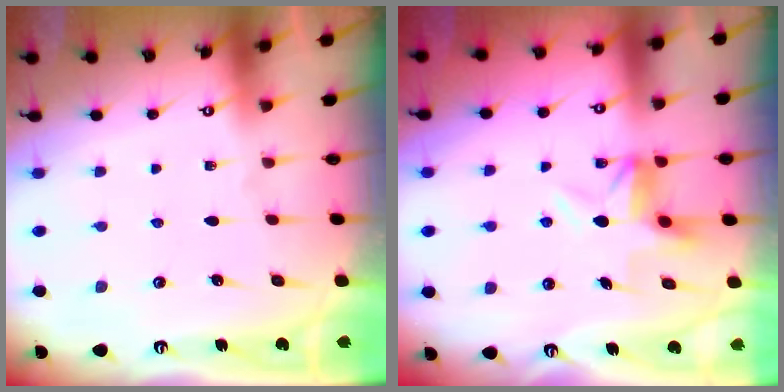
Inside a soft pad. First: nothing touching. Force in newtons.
{"total": 5.3, "press": 5.2, "slide": 0.6}